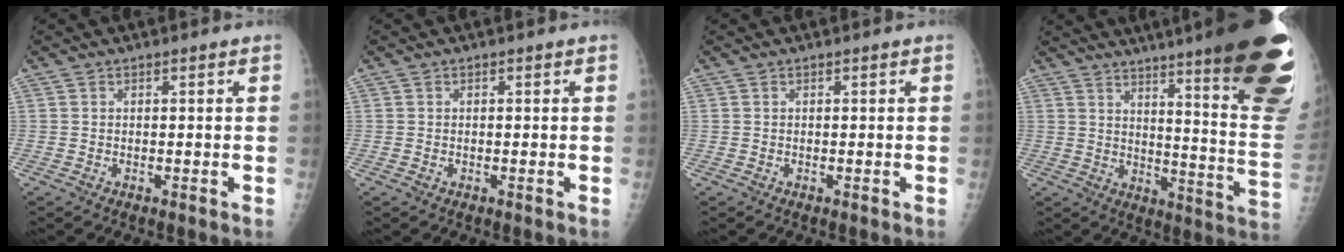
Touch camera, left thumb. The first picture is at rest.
{"total": 0.0}
{"total": 0.0}
{"total": 29.9, "force": [19.6, 3.7, 22.2], "torque": [-0.208, -0.109, 0.255]}